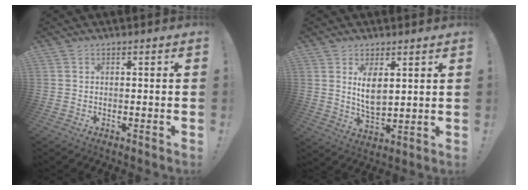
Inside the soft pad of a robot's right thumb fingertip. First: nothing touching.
{"total": 7.8, "force": [3.1, 4.2, 5.9], "torque": [-0.104, -0.022, 0.053]}